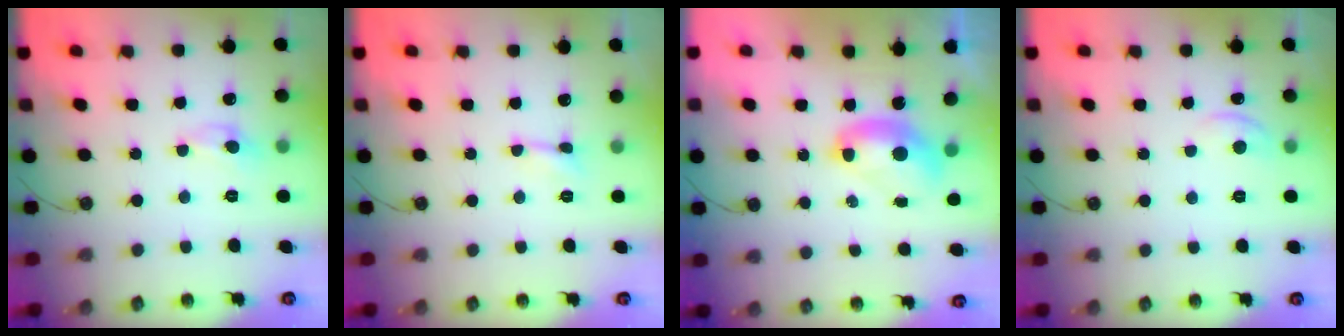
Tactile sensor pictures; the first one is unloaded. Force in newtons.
{"total": 2.4, "press": 2.3, "slide": 0.6}
{"total": 2.7, "press": 2.7, "slide": 0.1}
{"total": 0.6, "press": 0.0, "slide": 0.6}